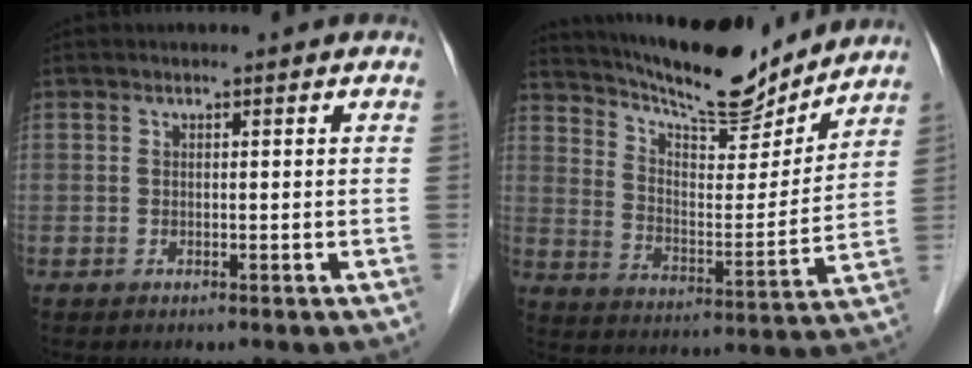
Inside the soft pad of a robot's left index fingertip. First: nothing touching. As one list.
[{"total": 16.6, "force": [15.2, 2.6, 6.0], "torque": [-0.110, -0.010, 0.242]}]